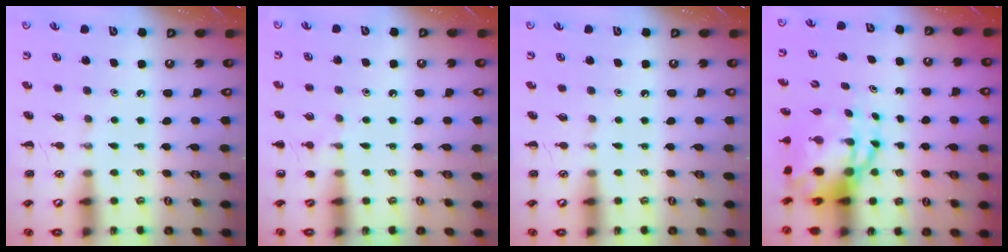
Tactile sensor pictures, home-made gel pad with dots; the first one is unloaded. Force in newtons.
{"total": 6.5, "press": 6.2, "slide": 1.9}
{"total": 0.0}
{"total": 9.2, "press": 9.0, "slide": 2.2}